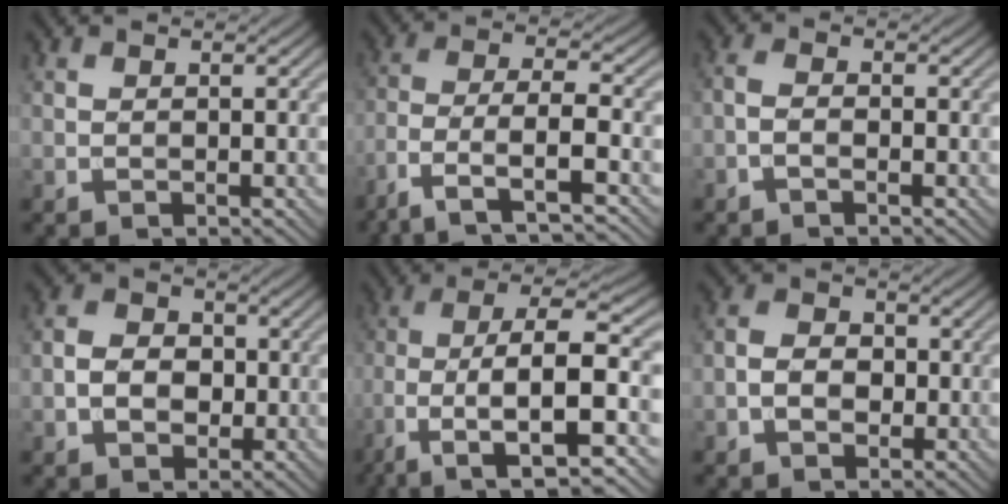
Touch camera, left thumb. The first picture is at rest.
{"total": 7.7, "force": [-4.9, 1.9, 5.6], "torque": [-0.110, 0.000, -0.099]}
{"total": 1.7, "force": [-0.9, 0.5, 1.3], "torque": [-0.029, 0.003, -0.024]}
{"total": 4.4, "force": [-1.0, 3.5, 2.6], "torque": [-0.045, -0.004, -0.025]}
{"total": 11.9, "force": [-4.0, 3.9, 10.5], "torque": [-0.195, -0.001, -0.071]}
{"total": 3.7, "force": [-1.1, 2.7, 2.3], "torque": [-0.041, 0.002, -0.029]}